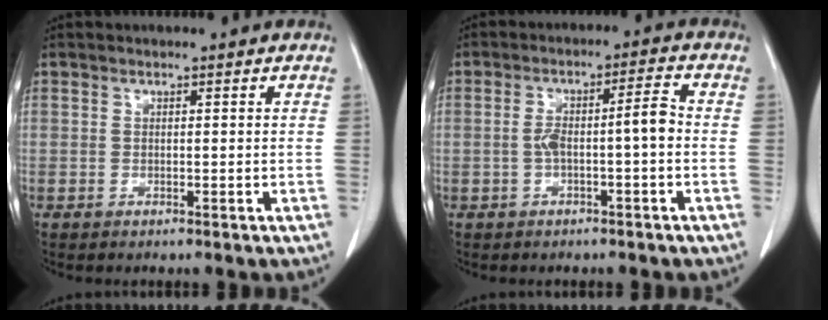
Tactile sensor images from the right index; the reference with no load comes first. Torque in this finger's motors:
{"motor_torque": [0.18, 0.00, 0.10, 0.04]}